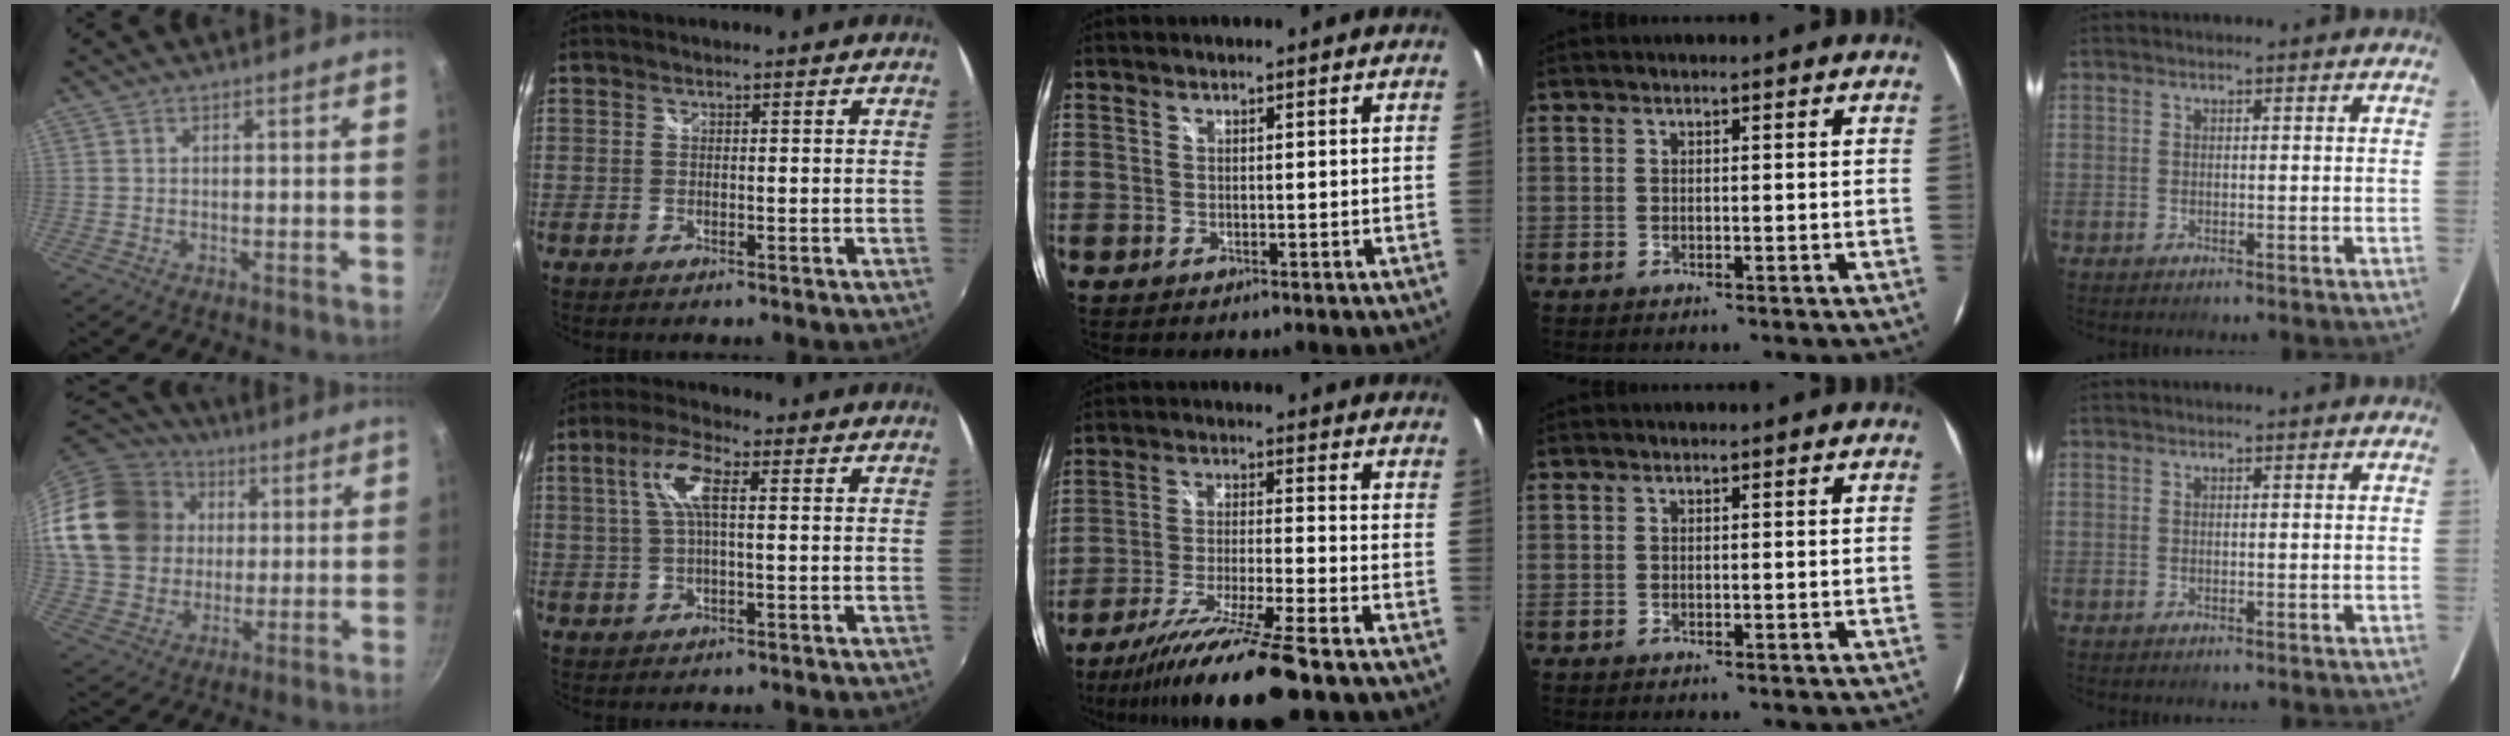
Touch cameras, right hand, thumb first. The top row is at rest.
{"thumb": {"total": 23.8, "force": [4.4, 20.0, 12.1], "torque": [-0.221, 0.035, 0.089]}, "index": {"total": 6.5, "force": [1.3, 1.6, 6.2], "torque": [-0.121, 0.010, 0.026]}, "middle": {"total": 14.9, "force": [-12.0, -1.1, 8.8], "torque": [-0.175, -0.029, -0.206]}}